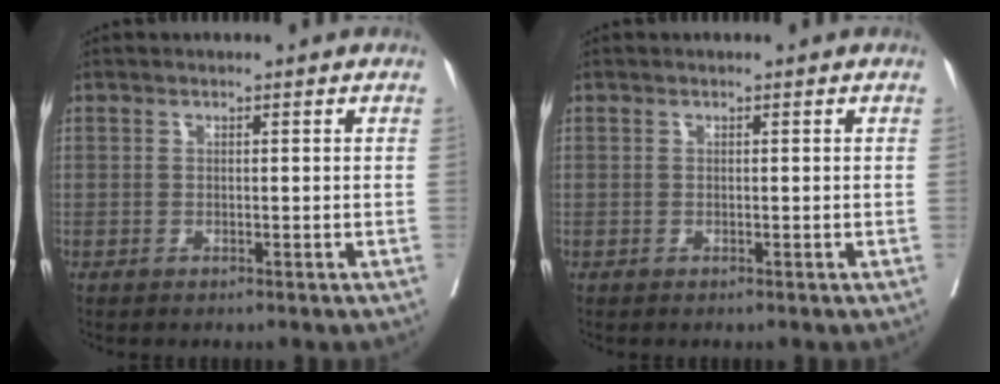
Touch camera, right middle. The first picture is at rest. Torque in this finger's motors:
{"motor_torque": [0.12, 0.01, 0.05, 0.01]}